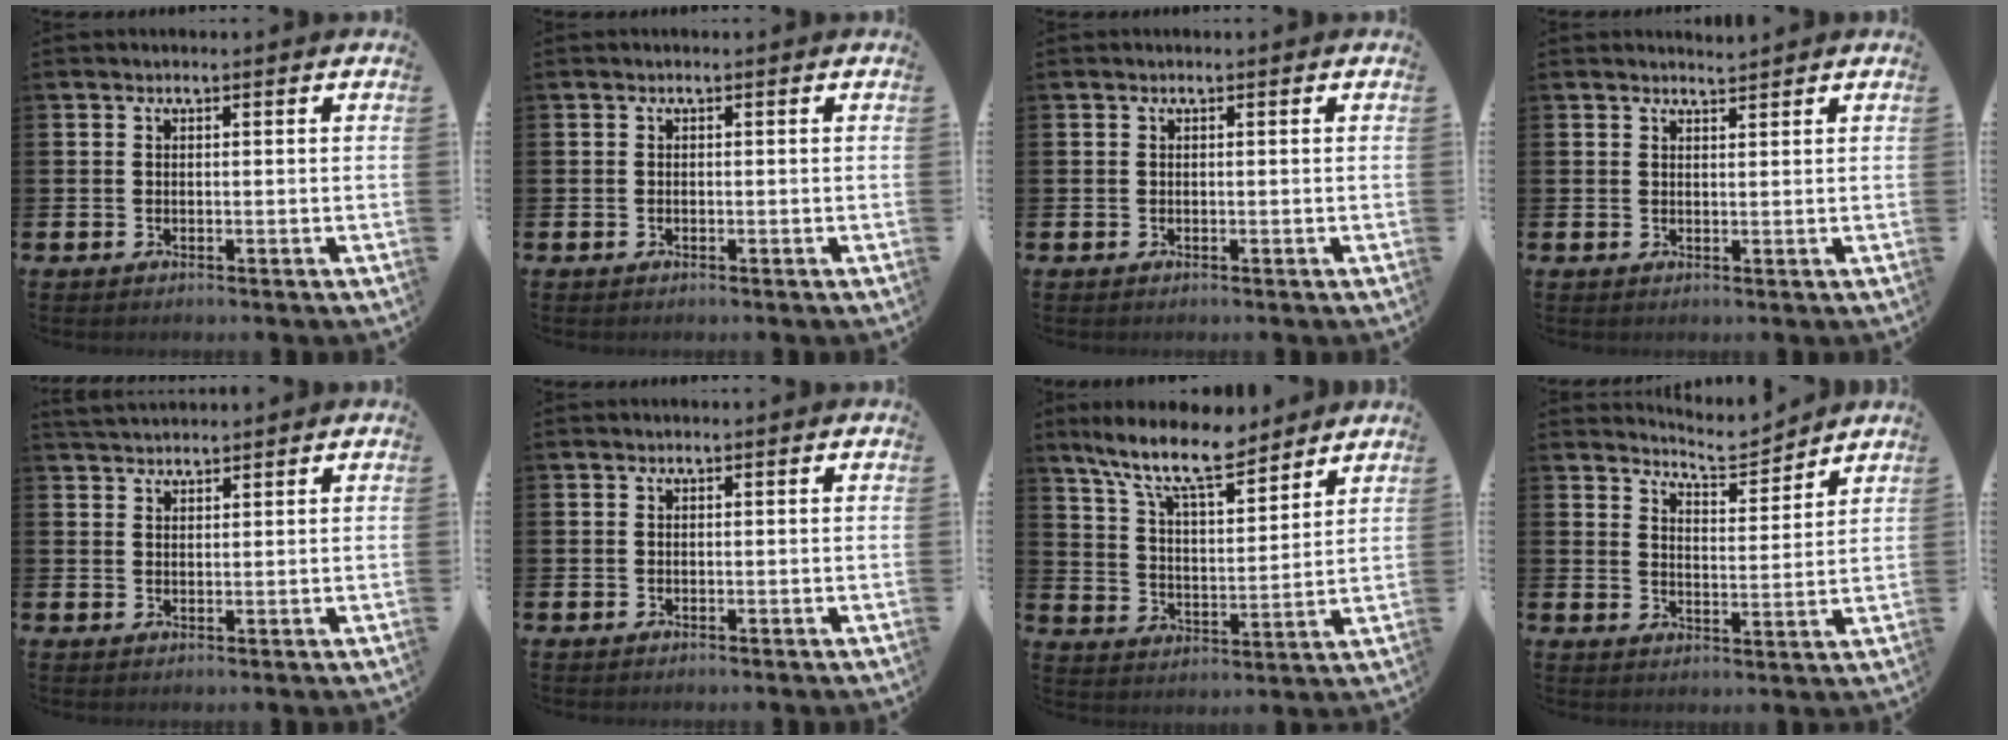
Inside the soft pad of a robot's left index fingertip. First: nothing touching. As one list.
[{"total": 0.0}, {"total": 0.0}, {"total": 2.1, "force": [2.1, 0.1, -0.1], "torque": [0.009, -0.014, 0.036]}, {"total": 2.5, "force": [2.5, 0.5, 0.2], "torque": [-0.007, -0.007, 0.046]}, {"total": 0.0}, {"total": 11.2, "force": [9.5, 2.5, 5.5], "torque": [-0.124, -0.045, 0.167]}, {"total": 5.7, "force": [5.7, 0.4, 0.5], "torque": [-0.022, -0.037, 0.101]}]